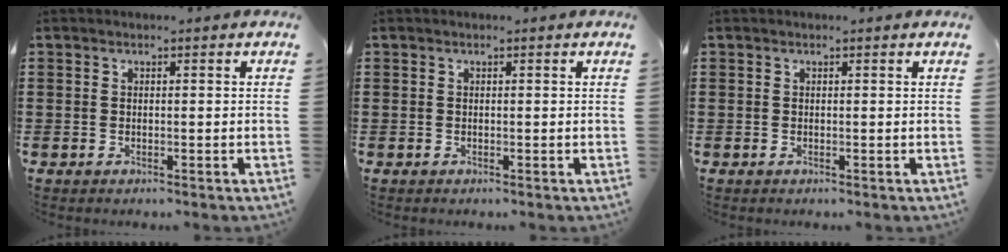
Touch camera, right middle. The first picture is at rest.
{"total": 0.0}
{"total": 0.0}